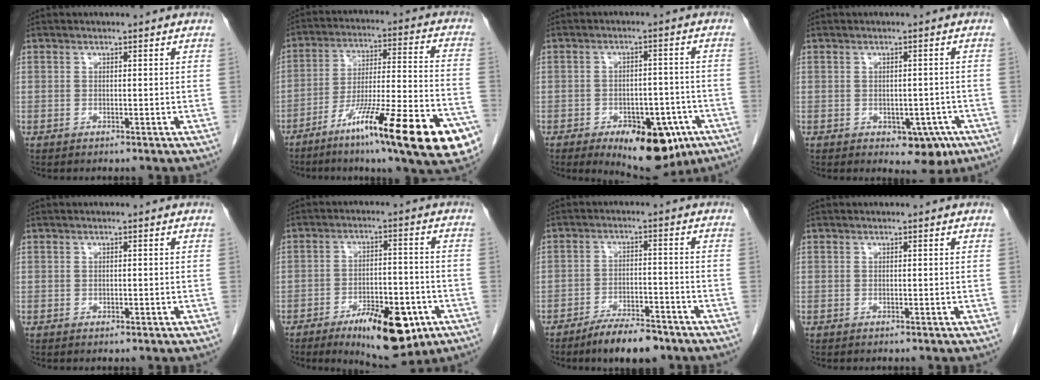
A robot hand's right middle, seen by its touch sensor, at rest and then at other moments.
{"total": 23.3, "force": [-12.8, 2.1, 19.4], "torque": [-0.233, -0.017, -0.201]}
{"total": 12.2, "force": [-6.6, 5.7, 8.5], "torque": [-0.103, 0.005, -0.085]}
{"total": 4.9, "force": [-2.1, 2.9, 3.4], "torque": [-0.030, 0.003, -0.018]}
{"total": 0.5, "force": [-0.2, 0.3, 0.4], "torque": [-0.006, 0.000, -0.002]}
{"total": 13.0, "force": [-6.9, 4.7, 10.0], "torque": [-0.142, -0.005, -0.096]}
{"total": 7.6, "force": [-5.9, 2.2, 4.3], "torque": [-0.069, -0.005, -0.097]}
{"total": 0.0}